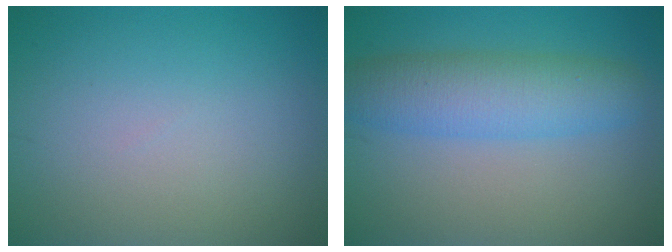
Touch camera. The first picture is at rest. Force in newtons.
{"total": 5.7, "press": 5.7, "slide": 0.1}